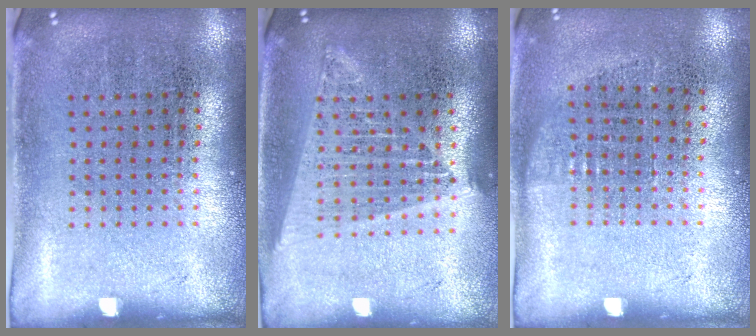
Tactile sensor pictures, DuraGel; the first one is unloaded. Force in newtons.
{"total": 1.8, "press": 1.6, "slide": 0.8}
{"total": 0.7, "press": 0.7, "slide": 0.4}